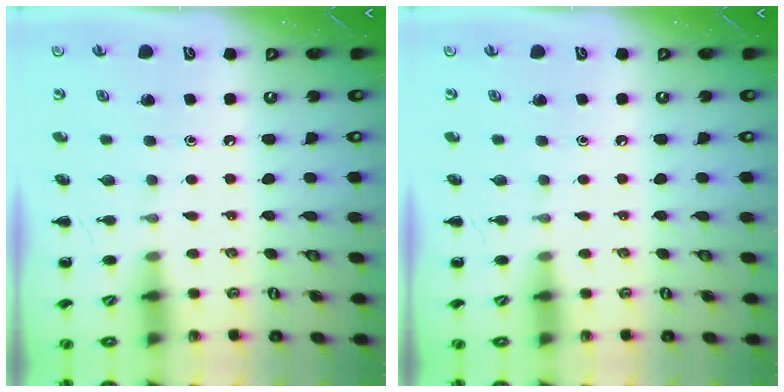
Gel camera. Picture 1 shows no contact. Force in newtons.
{"total": 0.0}